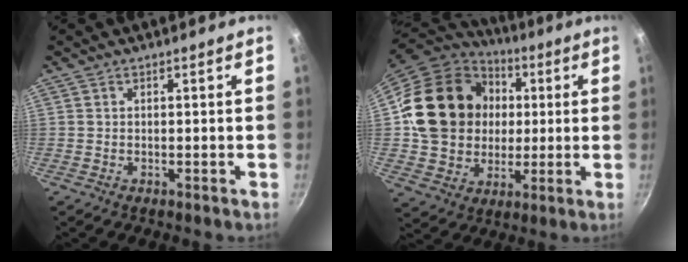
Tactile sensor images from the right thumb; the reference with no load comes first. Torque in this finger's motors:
{"motor_torque": [1.22, 3.78, 1.12, -1.19, 0.62]}